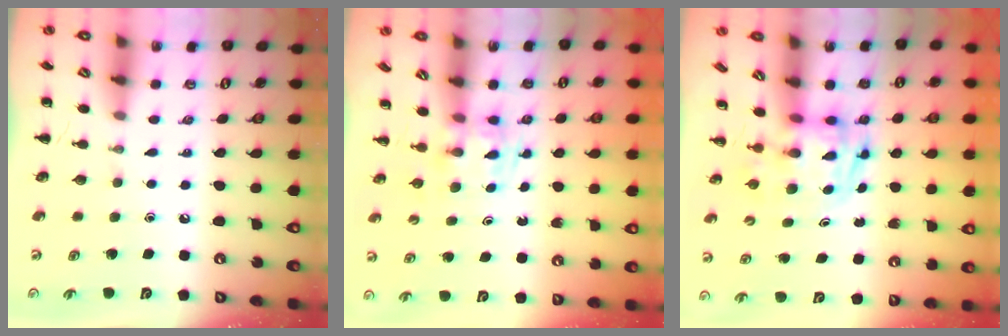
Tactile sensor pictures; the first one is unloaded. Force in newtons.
{"total": 2.4, "press": 2.2, "slide": 1.1}
{"total": 2.8, "press": 2.7, "slide": 0.5}